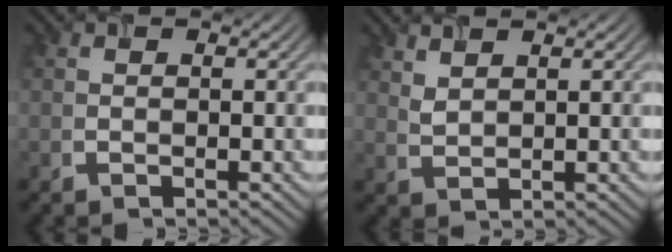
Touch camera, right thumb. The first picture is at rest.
{"total": 2.3, "force": [1.8, 0.7, 1.1], "torque": [-0.028, 0.001, 0.044]}